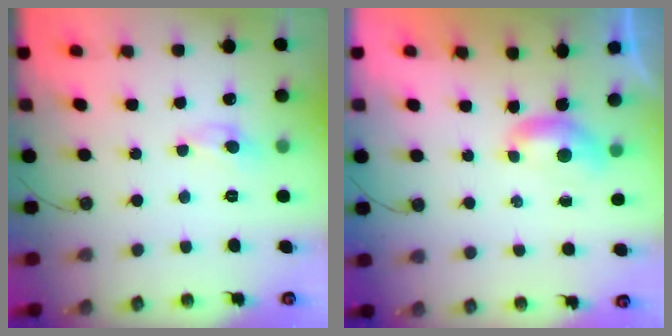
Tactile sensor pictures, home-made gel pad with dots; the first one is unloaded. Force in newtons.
{"total": 1.7, "press": 1.6, "slide": 0.4}